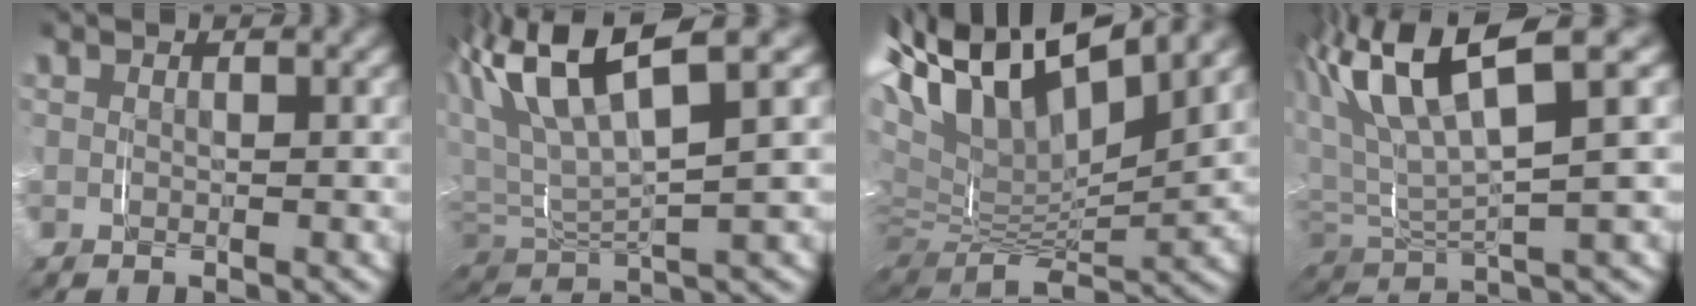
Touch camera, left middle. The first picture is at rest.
{"total": 7.8, "force": [2.8, 3.8, 6.1], "torque": [-0.141, 0.011, 0.045]}
{"total": 15.1, "force": [5.7, 9.6, 10.2], "torque": [-0.224, 0.013, 0.073]}
{"total": 8.8, "force": [3.3, 4.3, 7.0], "torque": [-0.150, 0.017, 0.047]}